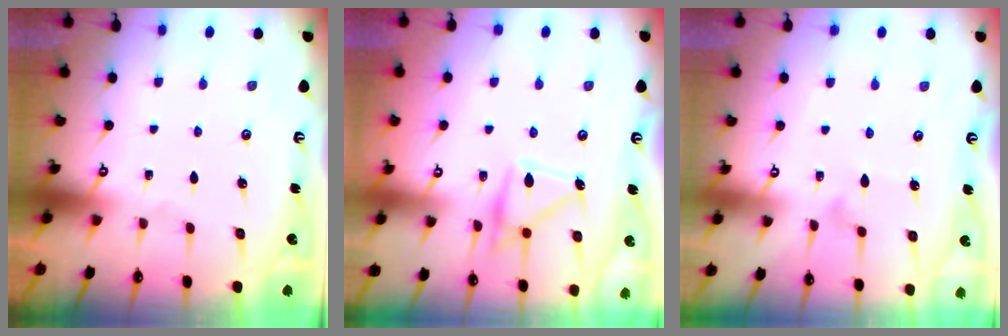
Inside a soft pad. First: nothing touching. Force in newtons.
{"total": 16.1, "press": 16.0, "slide": 1.1}
{"total": 6.5, "press": 6.5, "slide": 0.3}